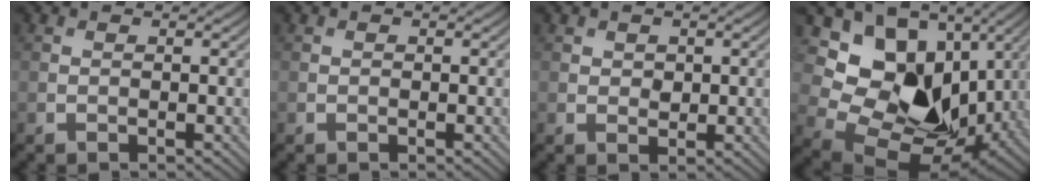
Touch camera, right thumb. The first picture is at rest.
{"total": 0.0}
{"total": 1.3, "force": [0.5, 1.1, 0.6], "torque": [-0.013, -0.005, 0.010]}
{"total": 15.0, "force": [2.8, 11.1, 9.8], "torque": [-0.189, -0.014, 0.062]}